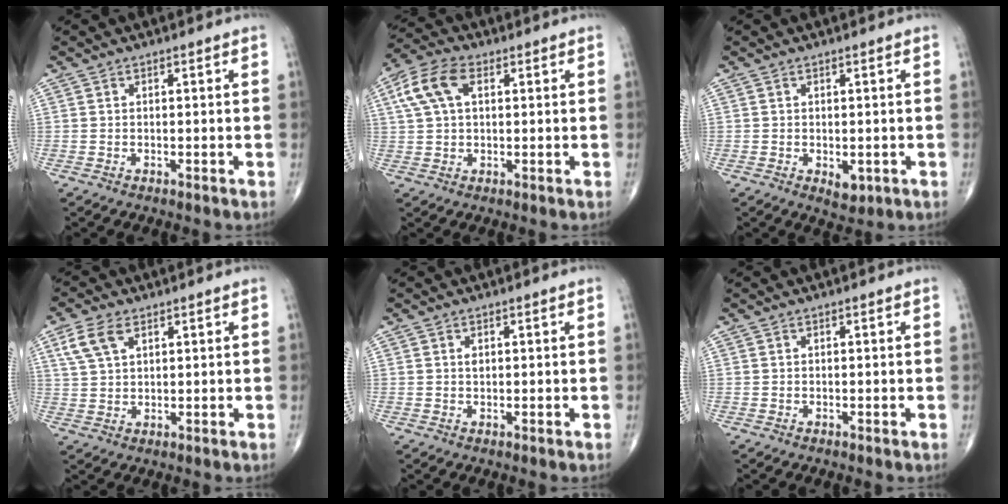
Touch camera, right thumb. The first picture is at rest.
{"total": 8.7, "force": [2.7, 5.0, 6.6], "torque": [-0.140, 0.021, 0.048]}
{"total": 2.8, "force": [-0.6, 1.7, 2.1], "torque": [-0.019, -0.004, -0.002]}
{"total": 6.1, "force": [2.9, 3.4, 4.1], "torque": [-0.087, 0.001, 0.063]}
{"total": 0.8, "force": [0.3, 0.5, 0.6], "torque": [-0.006, -0.001, 0.005]}
{"total": 0.0}